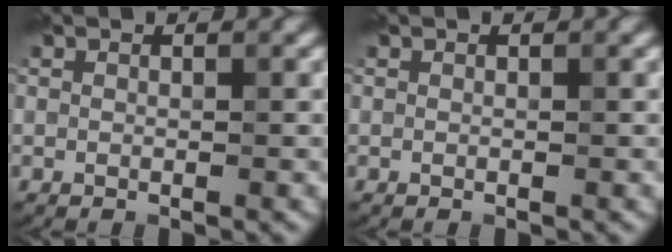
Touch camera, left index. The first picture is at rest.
{"total": 0.0}